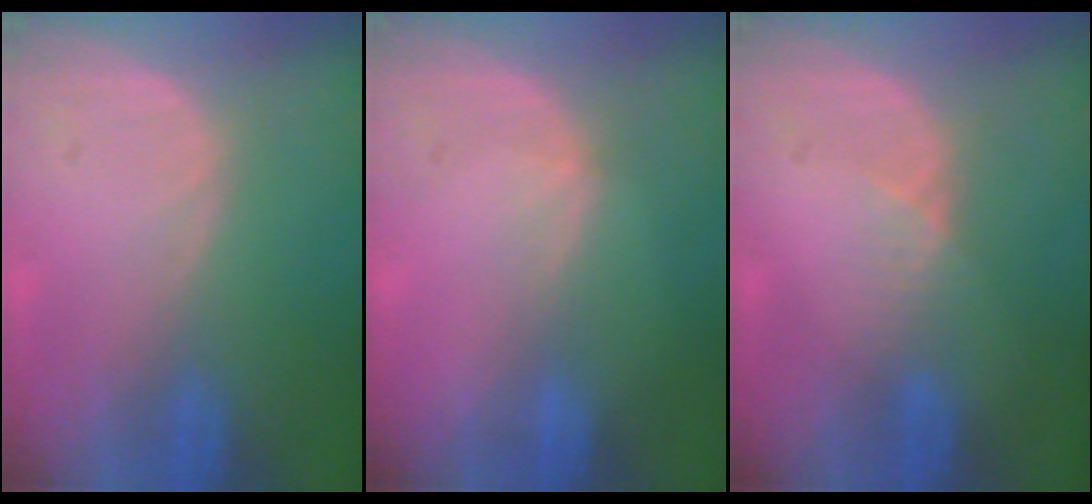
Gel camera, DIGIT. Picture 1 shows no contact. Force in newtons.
{"total": 1.3, "press": 0.9, "slide": 0.9}
{"total": 2.3, "press": 1.8, "slide": 1.4}